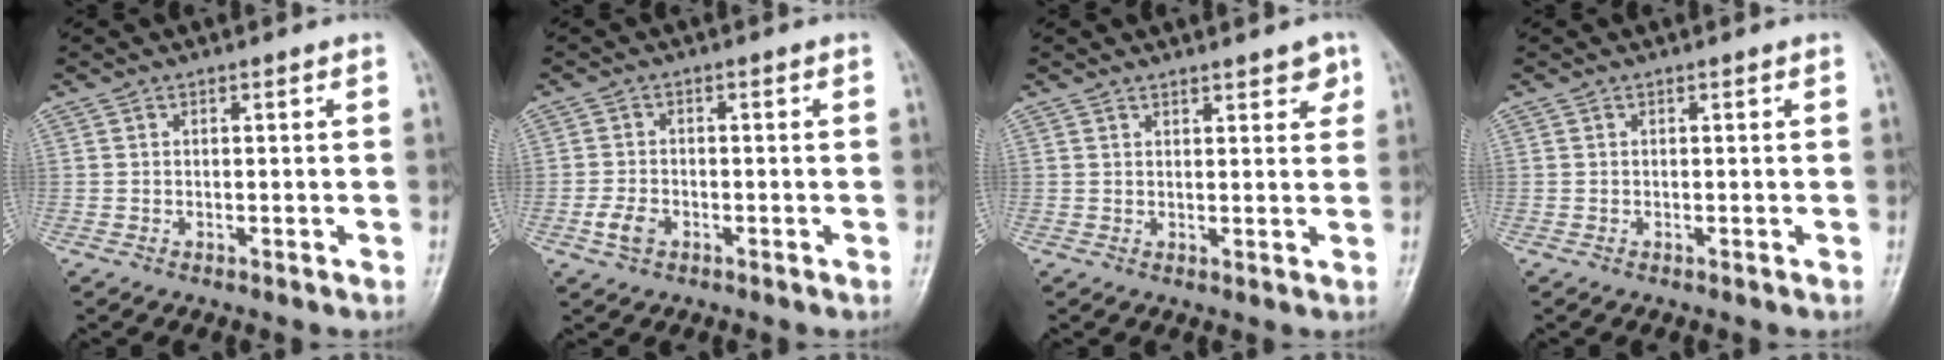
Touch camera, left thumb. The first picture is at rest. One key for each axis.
{"total": 3.6, "fx": -1.7, "fy": 2.4, "fz": 2.1, "tx": -0.043, "ty": 0.006, "tz": -0.033}
{"total": 4.0, "fx": 2.6, "fy": 1.7, "fz": 2.5, "tx": -0.012, "ty": -0.012, "tz": 0.032}
{"total": 0.0}